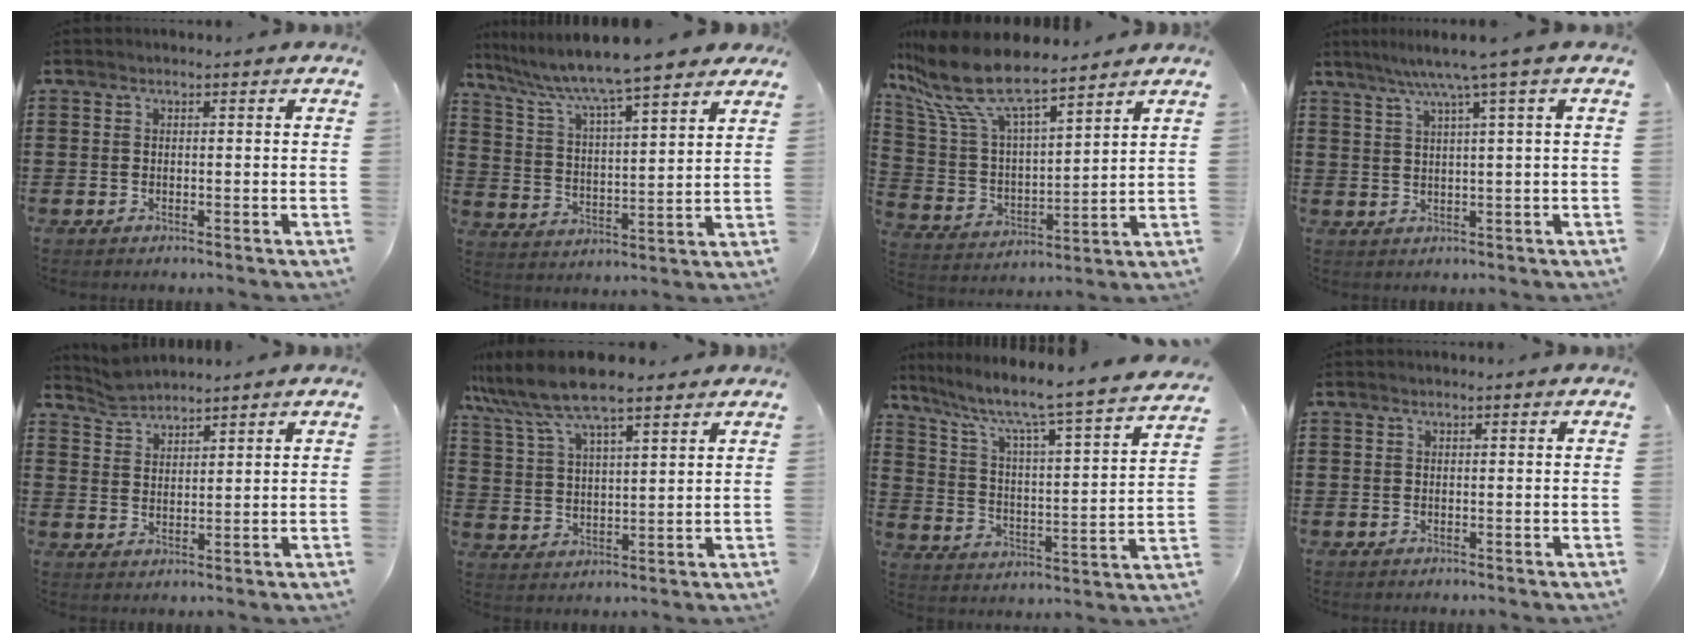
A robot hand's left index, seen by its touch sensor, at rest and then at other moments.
{"total": 7.8, "force": [7.0, 0.0, 3.3], "torque": [-0.097, -0.041, 0.114]}
{"total": 11.1, "force": [8.9, 2.4, 6.2], "torque": [-0.168, -0.050, 0.152]}
{"total": 4.9, "force": [2.7, -0.8, 4.0], "torque": [-0.085, -0.006, 0.042]}
{"total": 3.1, "force": [3.1, 0.1, -0.2], "torque": [-0.007, -0.007, 0.060]}
{"total": 8.6, "force": [7.0, 1.5, 4.7], "torque": [-0.114, -0.015, 0.125]}
{"total": 5.8, "force": [4.9, -0.3, 3.2], "torque": [-0.087, -0.054, 0.069]}
{"total": 0.0}